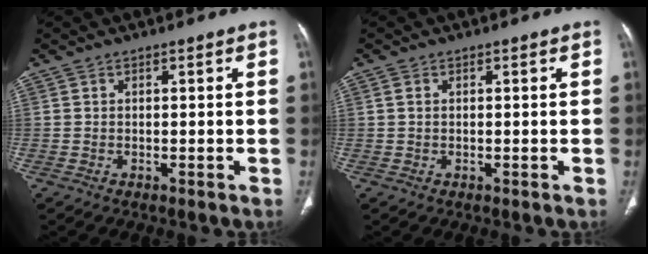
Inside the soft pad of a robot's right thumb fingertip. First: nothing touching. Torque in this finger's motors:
{"motor_torque": [-0.44, -0.42, -0.47, 0.03, -0.02]}